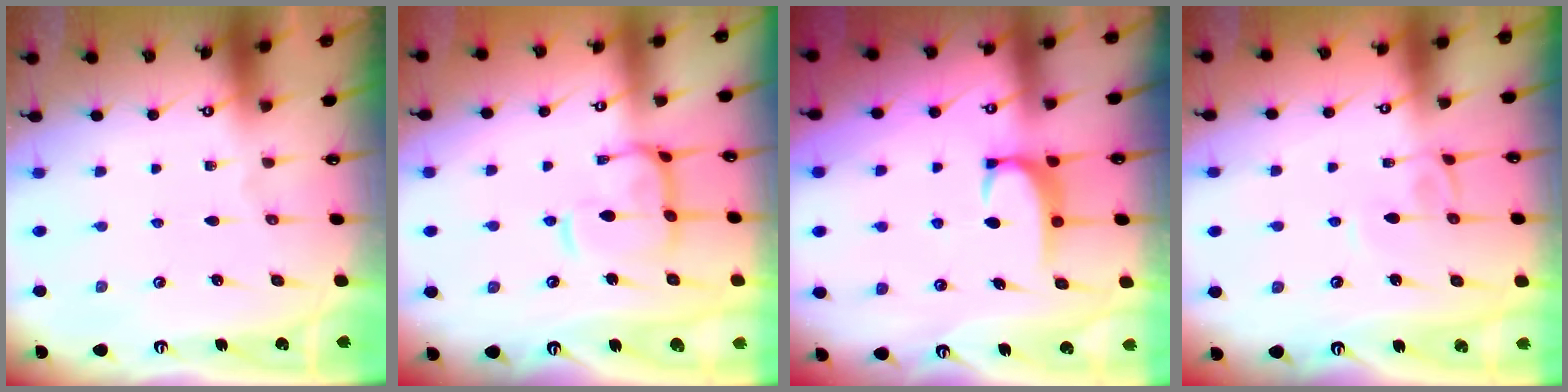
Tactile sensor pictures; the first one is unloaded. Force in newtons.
{"total": 7.6, "press": 7.5, "slide": 0.9}
{"total": 2.6, "press": 2.6, "slide": 0.4}
{"total": 3.5, "press": 3.5, "slide": 0.3}